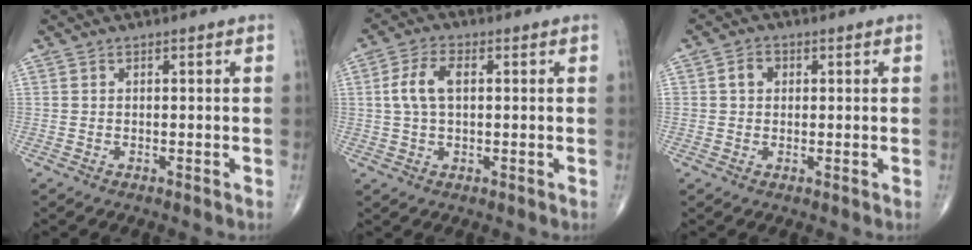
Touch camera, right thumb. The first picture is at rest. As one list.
[{"total": 6.2, "force": [1.0, 3.3, 5.1], "torque": [-0.114, 0.013, 0.017]}, {"total": 2.9, "force": [0.6, 2.4, 1.5], "torque": [-0.017, 0.005, 0.009]}]